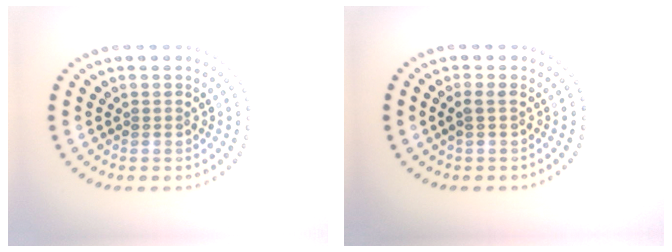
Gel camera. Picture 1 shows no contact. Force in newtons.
{"total": 1.1, "press": 1.0, "slide": 0.5}